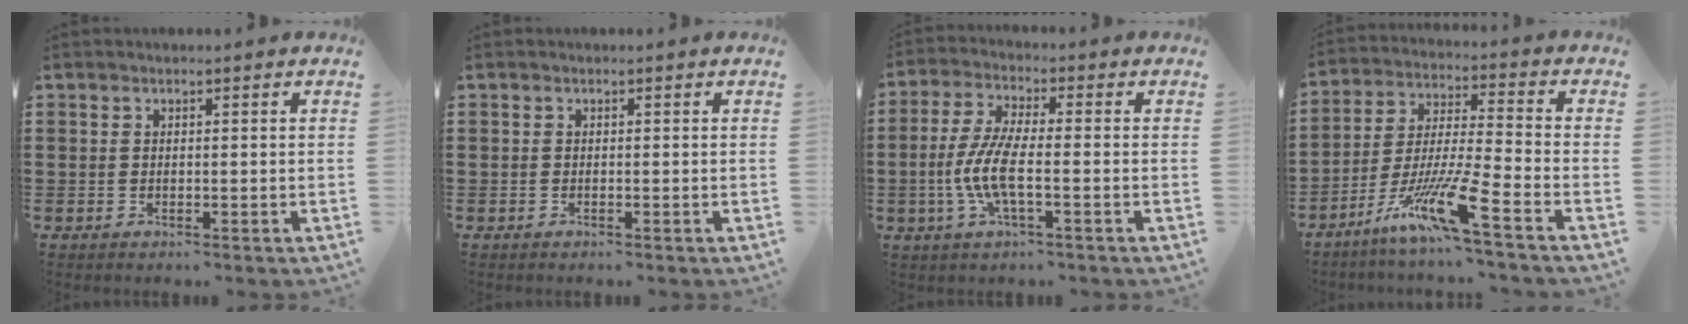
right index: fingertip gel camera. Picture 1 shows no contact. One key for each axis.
{"total": 0.0}
{"total": 7.2, "fx": -2.0, "fy": 2.0, "fz": 6.6, "tx": -0.156, "ty": -0.012, "tz": -0.046}
{"total": 11.5, "fx": -7.6, "fy": 0.3, "fz": 8.6, "tx": -0.186, "ty": -0.009, "tz": -0.154}